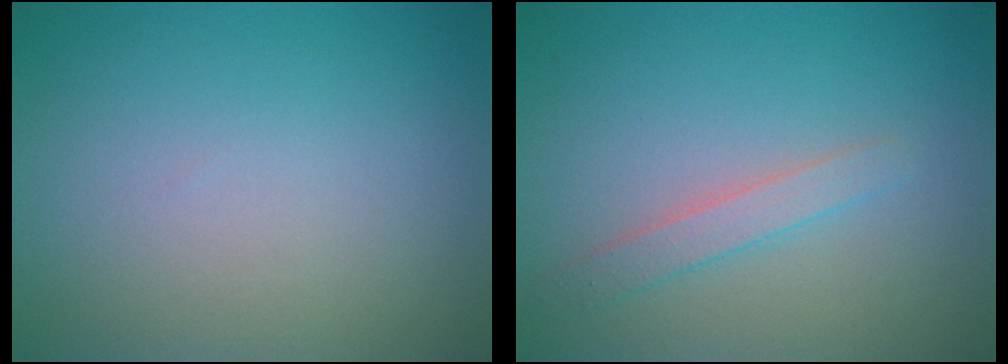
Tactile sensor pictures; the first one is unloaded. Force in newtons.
{"total": 1.8, "press": 1.8, "slide": 0.0}